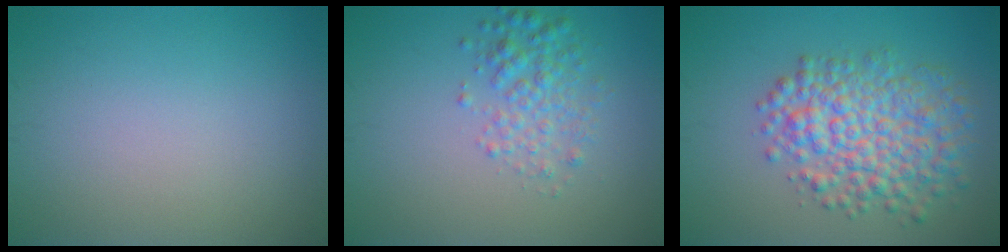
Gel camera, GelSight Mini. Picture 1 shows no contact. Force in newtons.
{"total": 2.8, "press": 2.8, "slide": 0.0}
{"total": 6.8, "press": 6.8, "slide": 0.1}